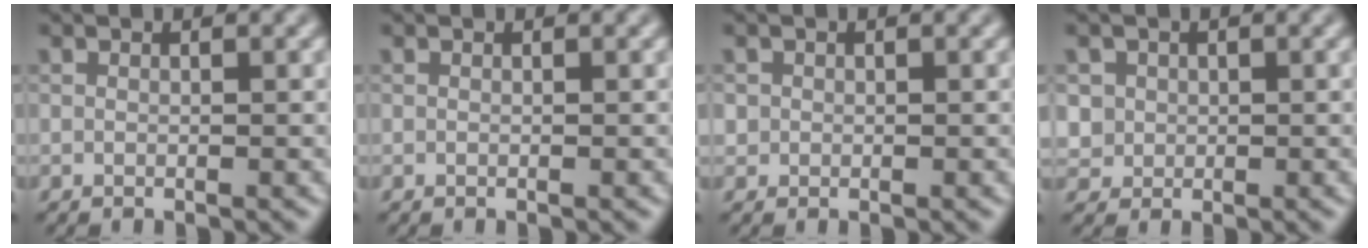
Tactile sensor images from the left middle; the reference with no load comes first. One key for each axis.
{"total": 0.0}
{"total": 0.7, "fx": 0.1, "fy": 0.7, "fz": 0.0, "tx": 0.007, "ty": -0.004, "tz": 0.000}
{"total": 2.2, "fx": 0.5, "fy": 2.1, "fz": 0.5, "tx": -0.009, "ty": 0.000, "tz": 0.027}